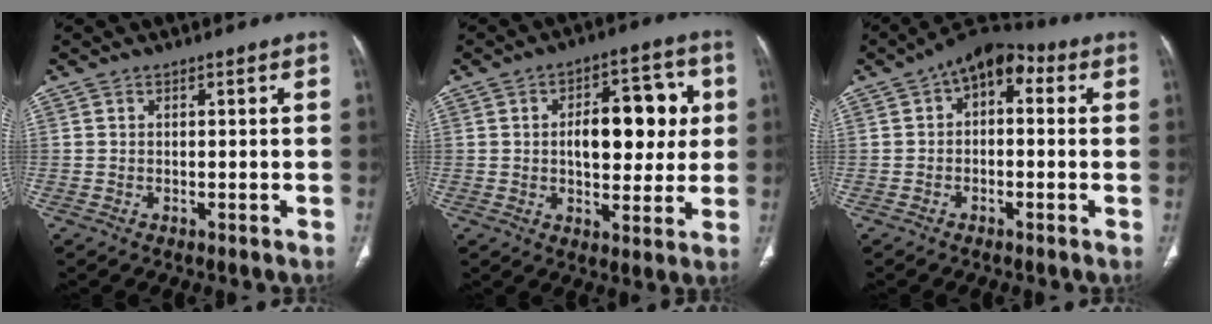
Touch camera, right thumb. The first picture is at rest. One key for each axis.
{"total": 14.4, "fx": 1.8, "fy": 7.9, "fz": 11.9, "tx": -0.120, "ty": 0.015, "tz": 0.027}
{"total": 8.4, "fx": 1.8, "fy": 5.1, "fz": 6.4, "tx": -0.060, "ty": 0.029, "tz": 0.014}